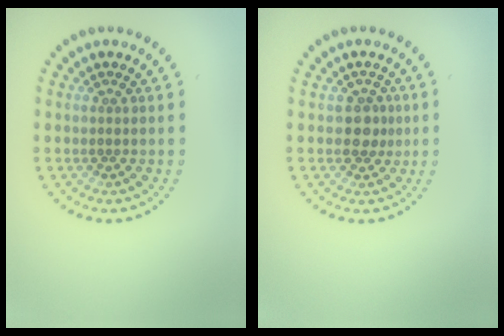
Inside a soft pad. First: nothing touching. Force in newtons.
{"total": 2.0, "press": 1.7, "slide": 1.0}